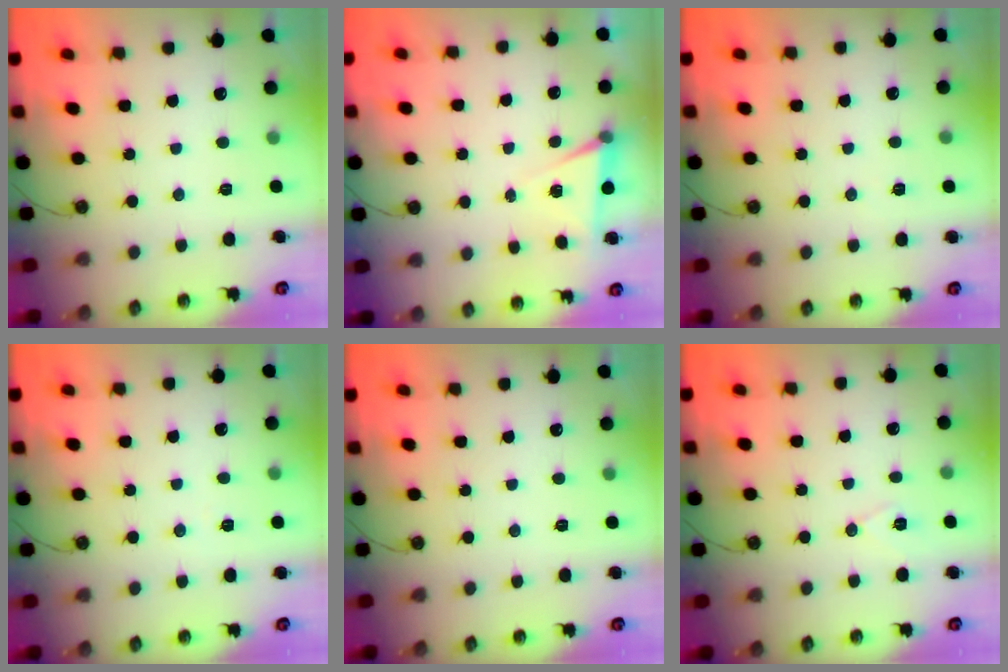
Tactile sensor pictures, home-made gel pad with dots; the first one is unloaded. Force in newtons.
{"total": 5.1, "press": 2.5, "slide": 4.5}
{"total": 5.4, "press": 3.0, "slide": 4.5}
{"total": 3.1, "press": 2.9, "slide": 1.1}
{"total": 0.0}
{"total": 7.0, "press": 5.3, "slide": 4.5}